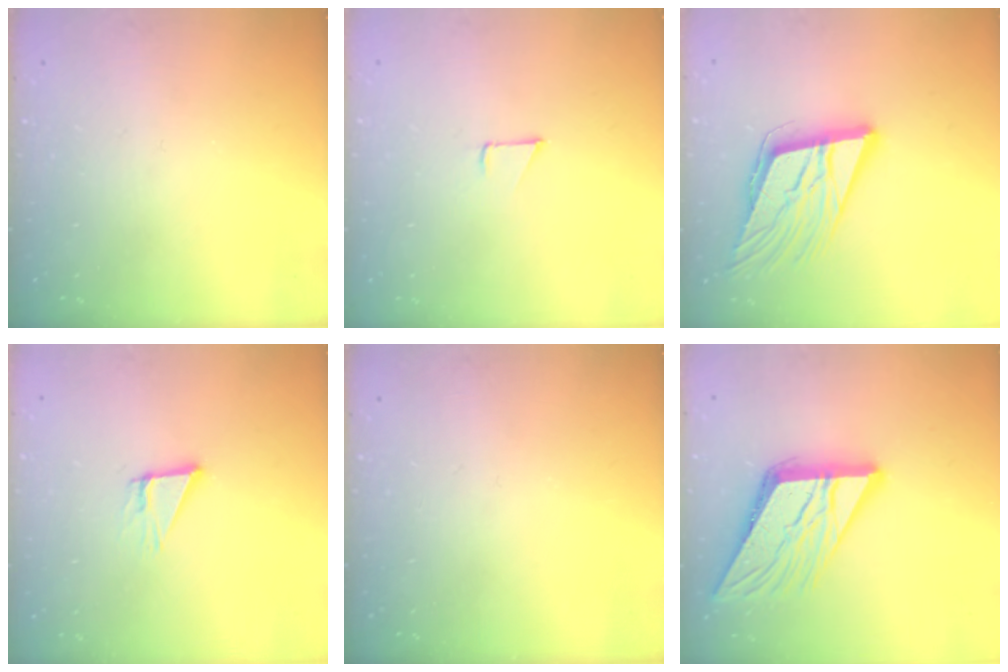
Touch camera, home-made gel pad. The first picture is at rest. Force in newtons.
{"total": 4.5, "press": 4.5, "slide": 0.3}
{"total": 15.0, "press": 14.6, "slide": 3.5}
{"total": 3.8, "press": 3.8, "slide": 0.4}
{"total": 0.0}
{"total": 15.0, "press": 14.9, "slide": 1.6}